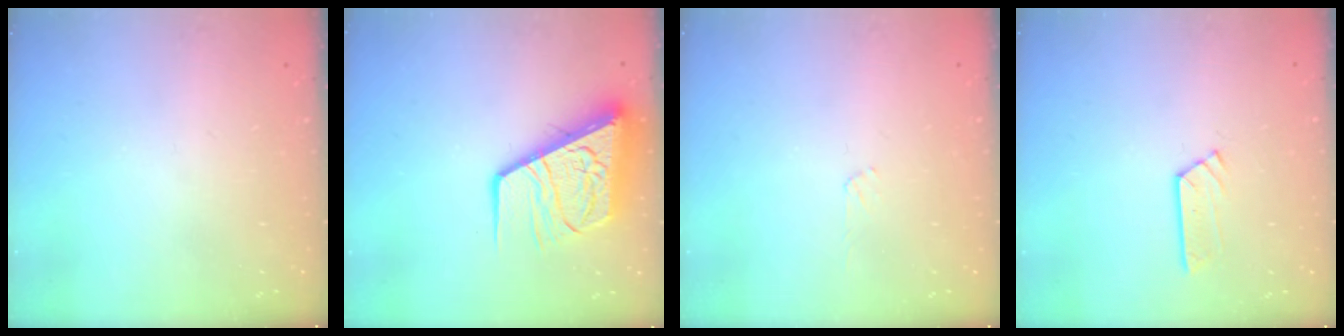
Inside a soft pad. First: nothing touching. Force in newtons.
{"total": 14.1, "press": 14.1, "slide": 1.4}
{"total": 3.2, "press": 3.2, "slide": 0.4}
{"total": 3.3, "press": 3.2, "slide": 0.2}